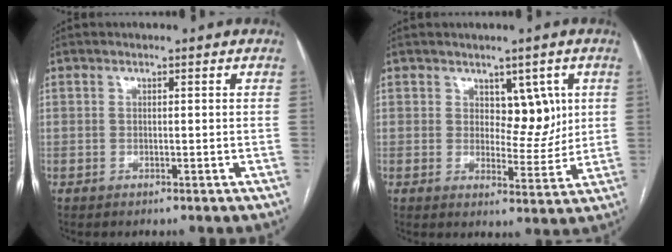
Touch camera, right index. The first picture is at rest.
{"total": 5.5, "force": [2.1, 3.1, 4.0], "torque": [-0.043, 0.001, 0.034]}